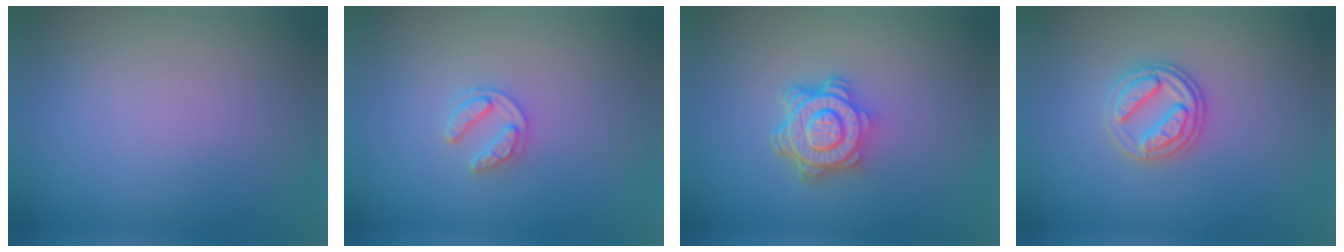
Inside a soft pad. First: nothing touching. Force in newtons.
{"total": 1.8, "press": 1.8, "slide": 0.3}
{"total": 4.8, "press": 3.7, "slide": 3.1}
{"total": 2.7, "press": 2.7, "slide": 0.5}